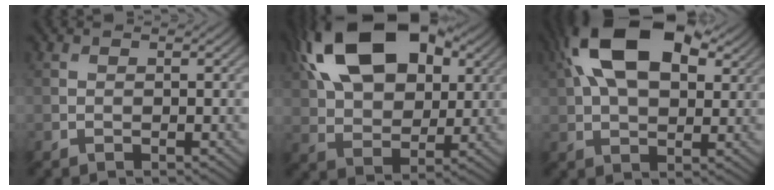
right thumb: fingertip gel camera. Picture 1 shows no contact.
{"total": 18.9, "force": [7.7, 11.3, 13.0], "torque": [-0.262, 0.048, 0.112]}
{"total": 17.2, "force": [6.4, 9.6, 12.8], "torque": [-0.242, 0.043, 0.092]}